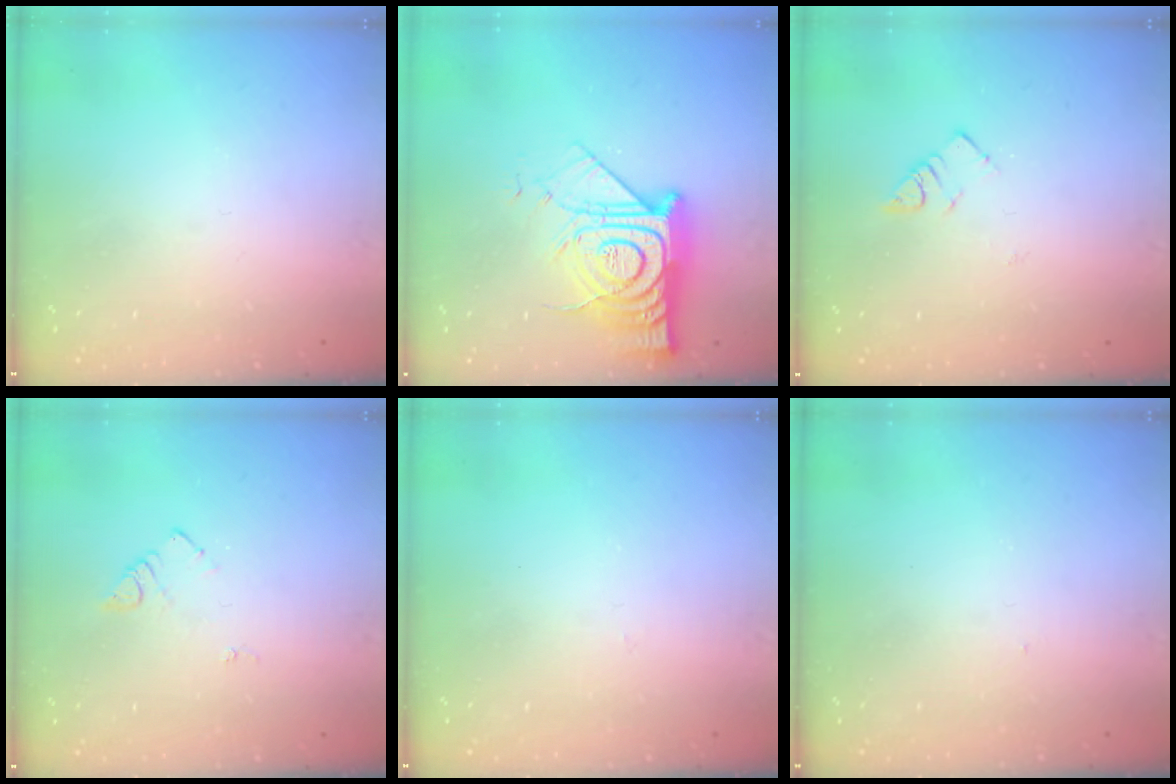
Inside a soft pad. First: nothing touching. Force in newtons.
{"total": 17.3, "press": 17.2, "slide": 1.2}
{"total": 3.6, "press": 3.5, "slide": 0.5}
{"total": 4.0, "press": 4.0, "slide": 0.5}
{"total": 2.8, "press": 2.8, "slide": 0.4}
{"total": 3.2, "press": 3.2, "slide": 0.5}